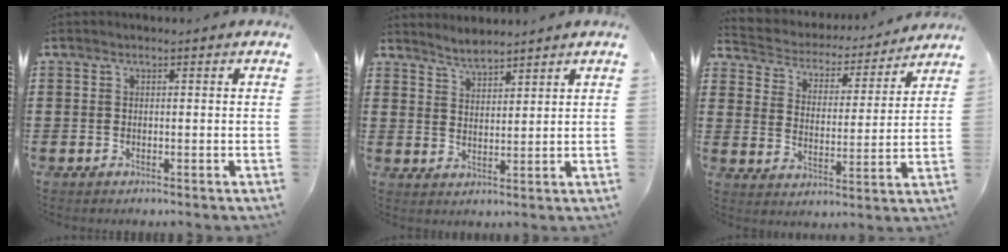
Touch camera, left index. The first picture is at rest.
{"total": 3.0, "force": [3.0, 0.1, 0.1], "torque": [-0.009, -0.007, 0.057]}
{"total": 3.5, "force": [3.4, 0.6, 0.0], "torque": [-0.025, -0.029, 0.050]}